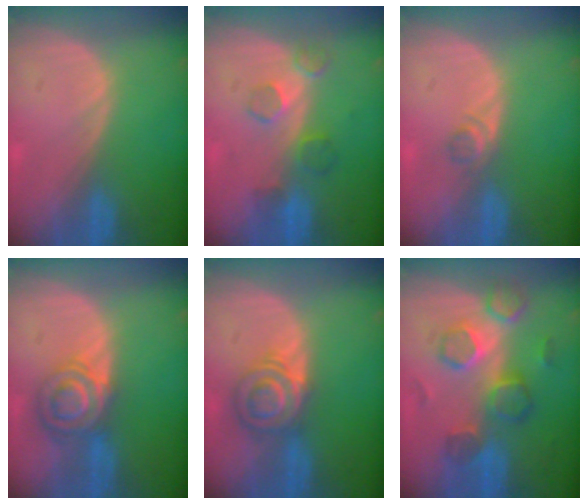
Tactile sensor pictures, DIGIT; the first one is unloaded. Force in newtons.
{"total": 4.5, "press": 4.2, "slide": 1.6}
{"total": 1.8, "press": 1.5, "slide": 0.9}
{"total": 7.2, "press": 6.0, "slide": 3.9}
{"total": 5.8, "press": 5.7, "slide": 1.1}
{"total": 8.3, "press": 8.1, "slide": 1.8}